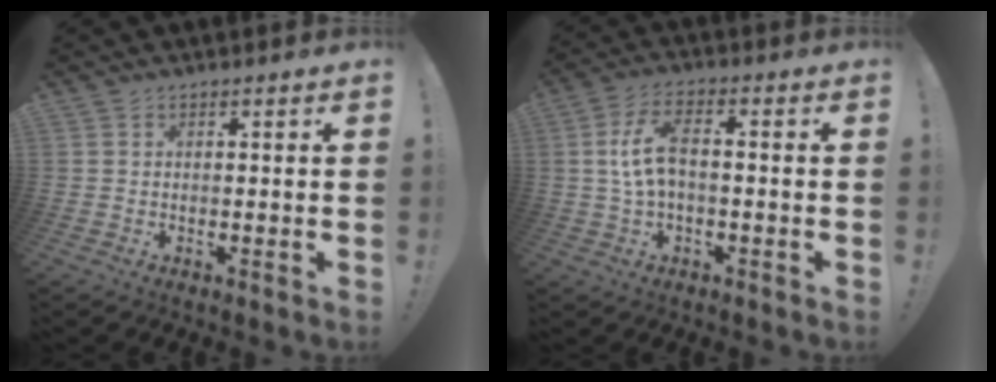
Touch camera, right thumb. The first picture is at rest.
{"total": 9.1, "force": [0.1, 4.3, 8.0], "torque": [-0.170, 0.008, 0.005]}